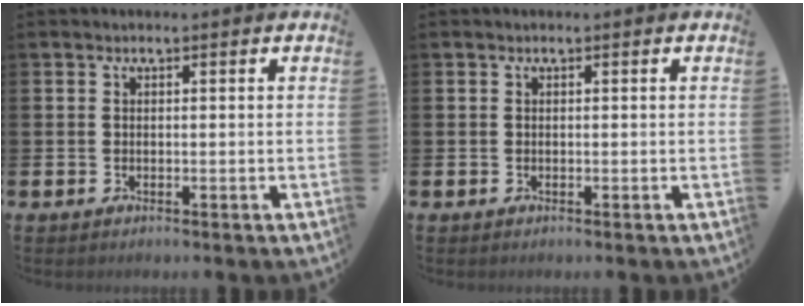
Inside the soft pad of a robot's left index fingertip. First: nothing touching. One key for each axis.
{"total": 0.0}